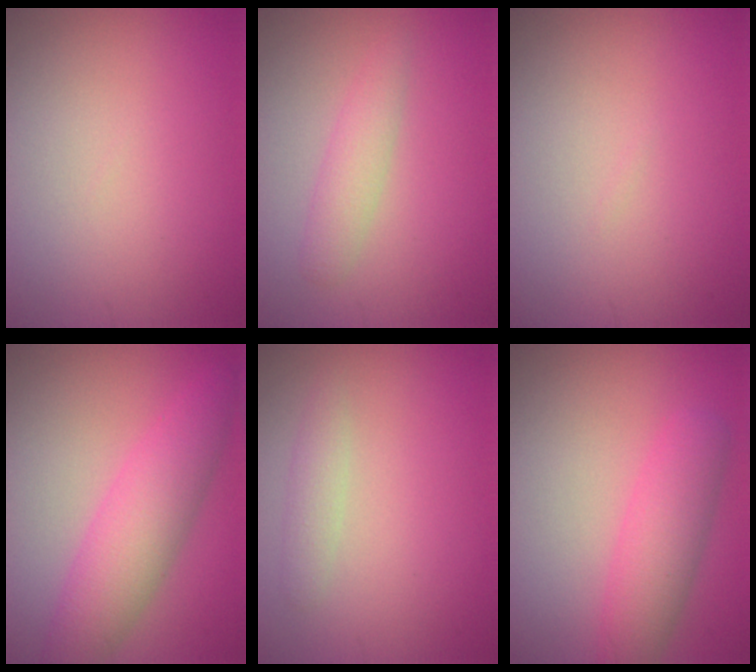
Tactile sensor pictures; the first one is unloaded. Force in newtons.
{"total": 2.2, "press": 2.2, "slide": 0.1}
{"total": 0.0}
{"total": 5.5, "press": 5.5, "slide": 0.1}
{"total": 1.4, "press": 1.4, "slide": 0.0}
{"total": 4.0, "press": 4.0, "slide": 0.1}